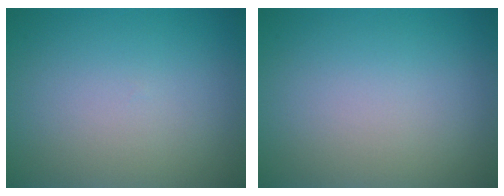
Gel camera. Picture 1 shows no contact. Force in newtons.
{"total": 0.0}